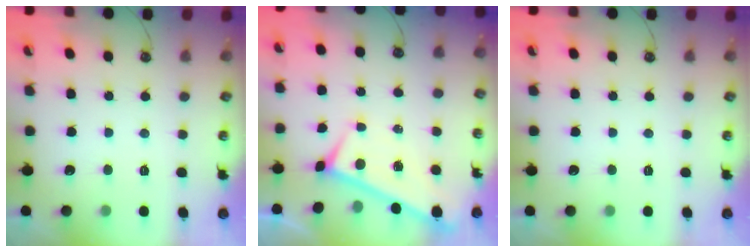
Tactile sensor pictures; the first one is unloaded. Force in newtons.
{"total": 0.0}
{"total": 0.0}